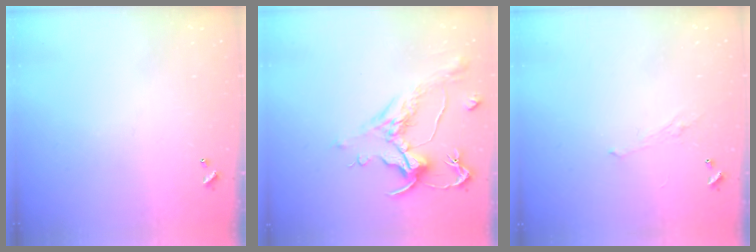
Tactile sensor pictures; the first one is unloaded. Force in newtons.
{"total": 1.6, "press": 0.7, "slide": 1.4}
{"total": 1.1, "press": 0.8, "slide": 0.7}